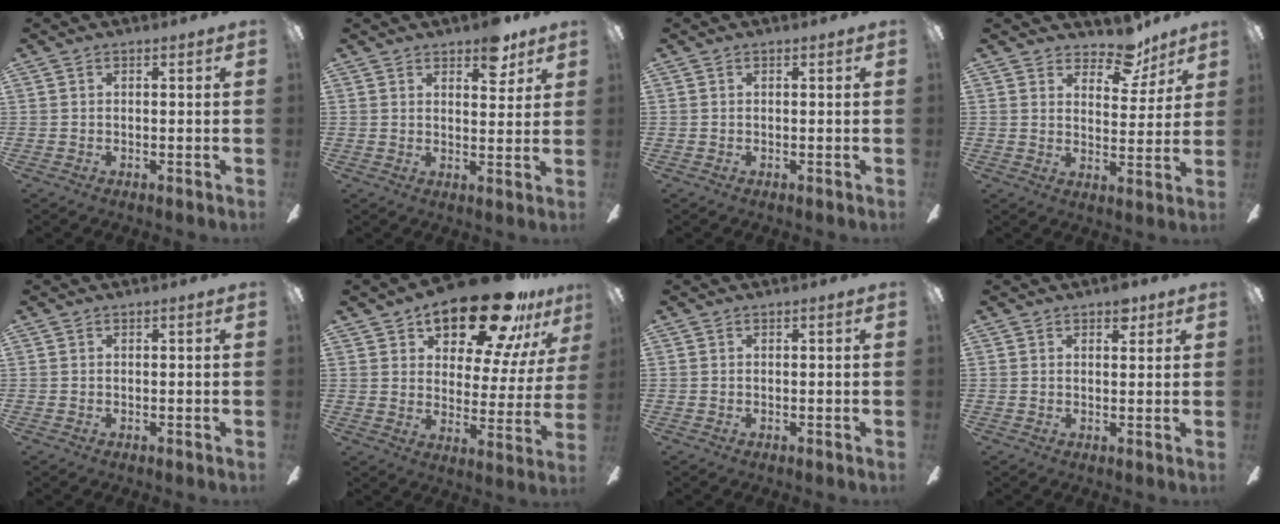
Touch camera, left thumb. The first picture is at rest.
{"total": 6.6, "force": [4.8, 3.1, 3.2], "torque": [-0.026, -0.021, 0.081]}
{"total": 0.0}
{"total": 9.5, "force": [7.4, 4.6, 3.6], "torque": [-0.041, -0.044, 0.131]}
{"total": 0.0}
{"total": 21.0, "force": [16.2, 7.5, 11.0], "torque": [-0.178, -0.108, 0.274]}
{"total": 0.0}
{"total": 3.3, "force": [2.3, 1.7, 1.7], "torque": [-0.005, -0.008, 0.034]}